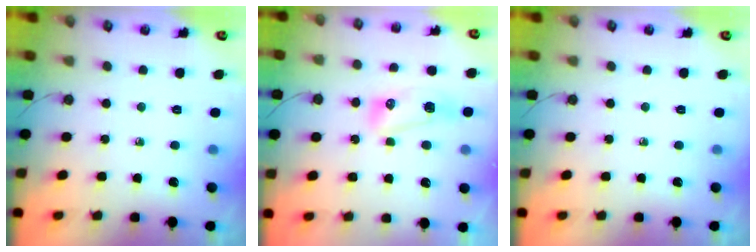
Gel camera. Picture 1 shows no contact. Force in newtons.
{"total": 8.6, "press": 8.4, "slide": 1.9}
{"total": 0.0}